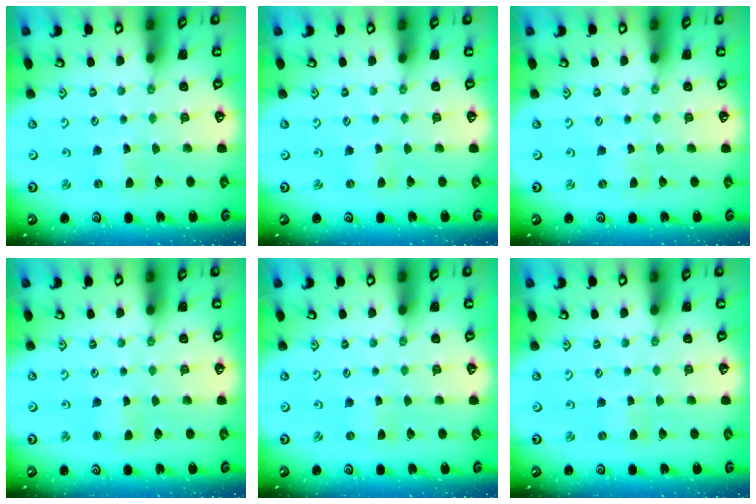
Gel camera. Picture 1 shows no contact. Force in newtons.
{"total": 0.0}
{"total": 0.0}
{"total": 2.0, "press": 2.0, "slide": 0.3}
{"total": 0.0}
{"total": 0.0}